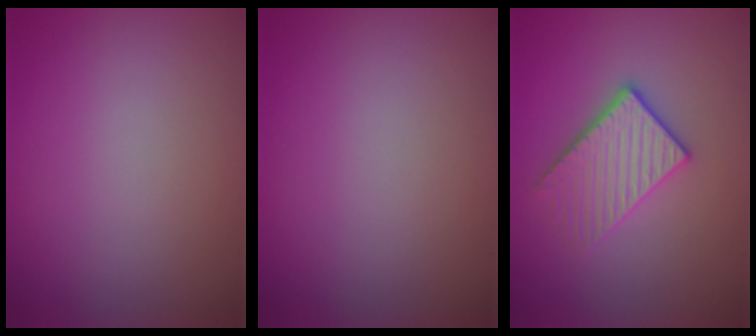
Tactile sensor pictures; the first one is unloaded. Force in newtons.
{"total": 0.0}
{"total": 3.4, "press": 3.1, "slide": 1.2}